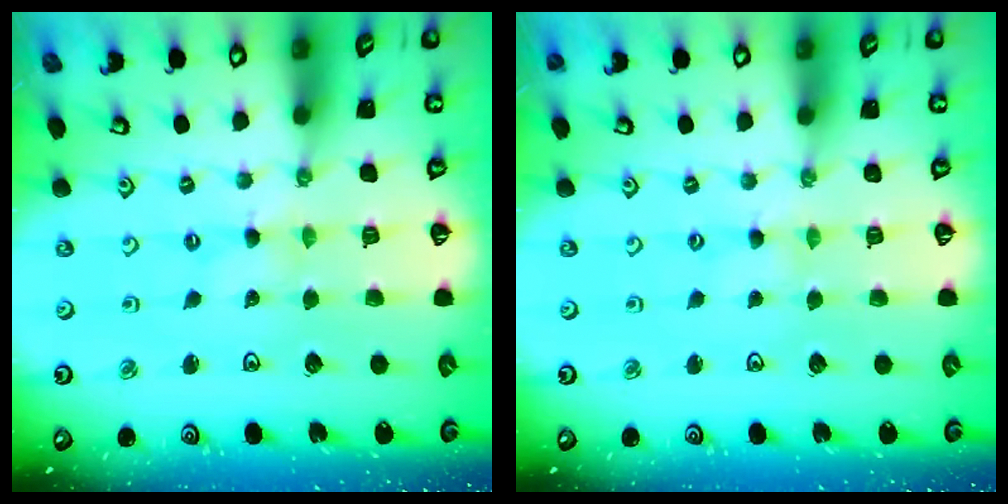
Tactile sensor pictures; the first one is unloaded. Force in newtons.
{"total": 0.7, "press": 0.7, "slide": 0.1}